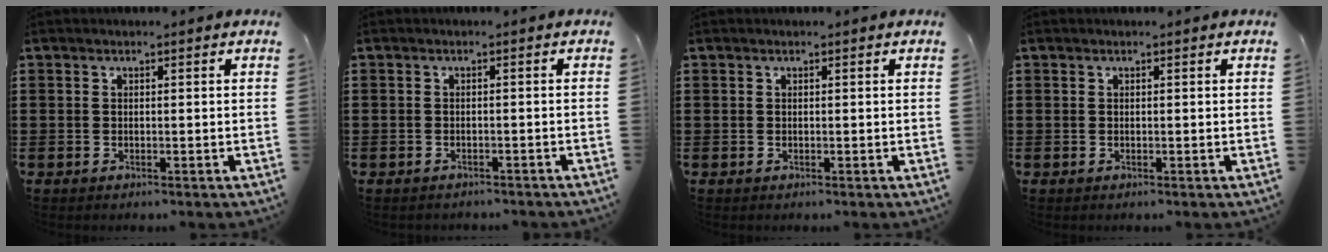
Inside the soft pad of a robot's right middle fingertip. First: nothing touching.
{"total": 1.1, "force": [-1.1, 0.3, 0.0], "torque": [-0.005, 0.002, -0.024]}
{"total": 0.0}
{"total": 0.0}